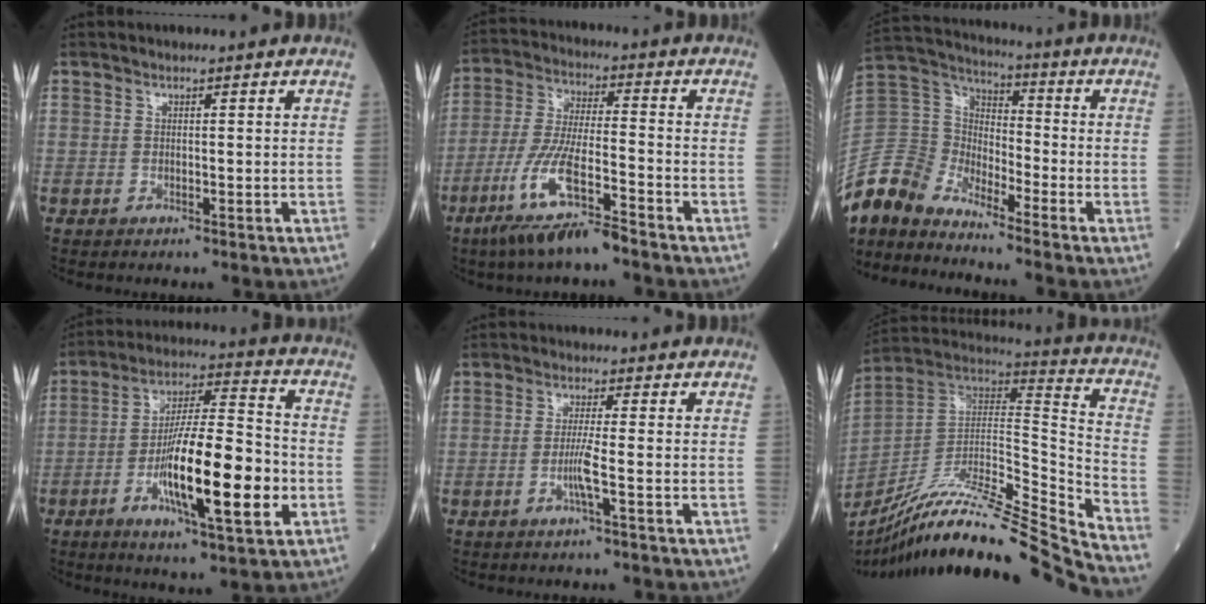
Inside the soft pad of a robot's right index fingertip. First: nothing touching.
{"total": 11.2, "force": [-7.2, 0.8, 8.6], "torque": [-0.178, -0.026, -0.139]}
{"total": 14.1, "force": [-13.0, 4.2, 3.5], "torque": [-0.091, 0.047, -0.263]}
{"total": 17.2, "force": [-4.8, 2.6, 16.3], "torque": [-0.289, -0.006, -0.080]}
{"total": 3.3, "force": [-1.2, -0.7, 3.0], "torque": [-0.061, -0.005, -0.027]}
{"total": 27.2, "force": [-23.9, -1.3, 12.9], "torque": [-0.192, -0.025, -0.392]}